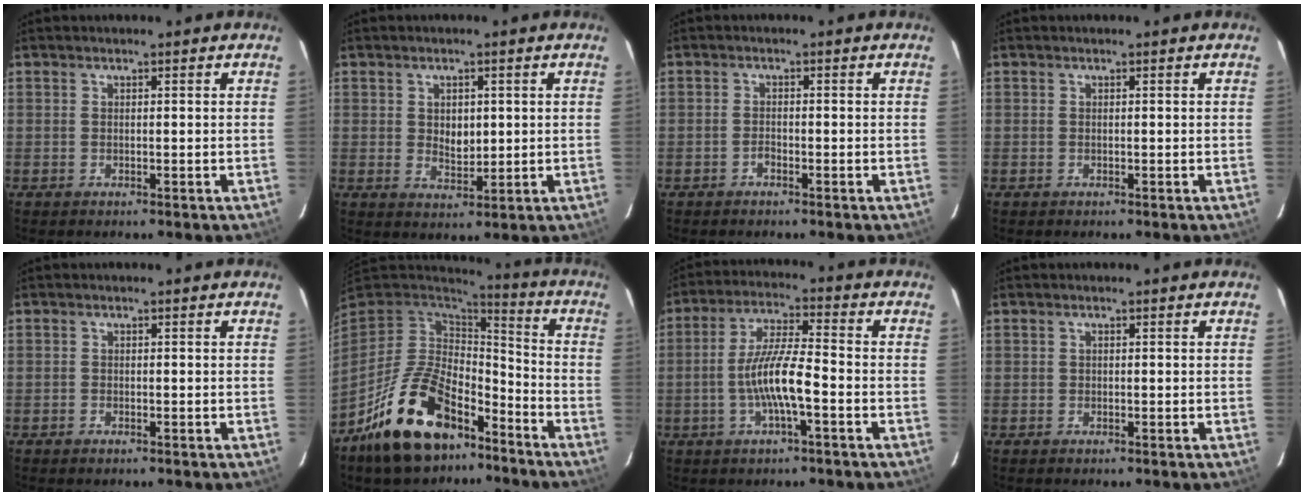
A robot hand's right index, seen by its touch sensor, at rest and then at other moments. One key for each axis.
{"total": 4.1, "fx": 0.5, "fy": 2.9, "fz": 2.8, "tx": -0.043, "ty": 0.000, "tz": 0.012}
{"total": 1.2, "fx": -0.9, "fy": 0.5, "fz": 0.5, "tx": -0.009, "ty": 0.003, "tz": -0.017}
{"total": 0.0}
{"total": 0.7, "fx": -0.6, "fy": 0.4, "fz": 0.1, "tx": -0.004, "ty": 0.000, "tz": -0.011}
{"total": 20.0, "fx": -12.1, "fy": 10.5, "fz": 12.0, "tx": -0.245, "ty": -0.003, "tz": -0.197}
{"total": 9.2, "fx": -2.9, "fy": 1.1, "fz": 8.7, "tx": -0.174, "ty": 0.003, "tz": -0.054}
{"total": 0.0}